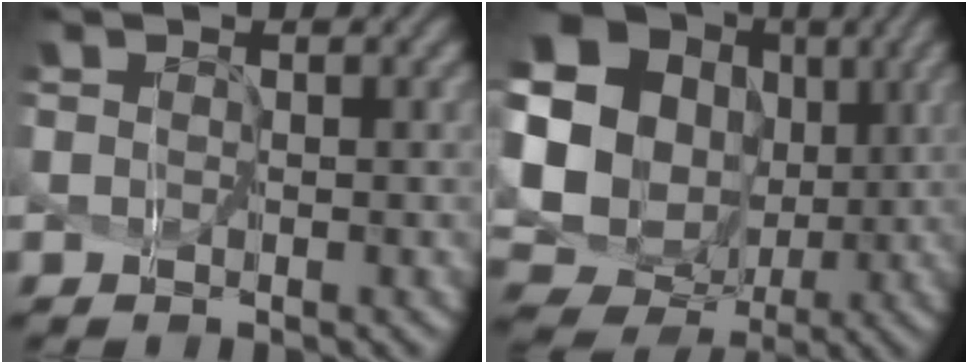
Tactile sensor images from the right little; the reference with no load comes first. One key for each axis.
{"total": 20.1, "fx": 3.3, "fy": 18.1, "fz": 8.1, "tx": -0.221, "ty": 0.018, "tz": 0.040}